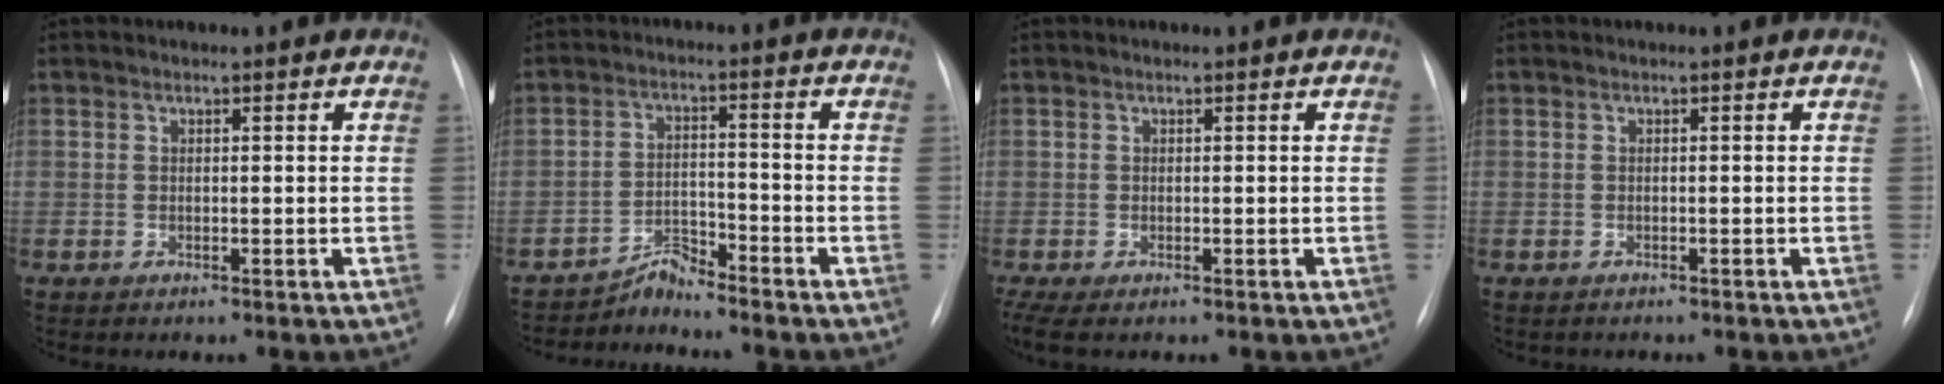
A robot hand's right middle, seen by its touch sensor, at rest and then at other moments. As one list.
[{"total": 3.5, "force": [-3.4, -0.2, -0.5], "torque": [0.007, -0.010, -0.060]}, {"total": 3.8, "force": [-2.5, 1.5, 2.5], "torque": [-0.052, -0.010, -0.037]}, {"total": 0.9, "force": [-0.8, 0.4, 0.1], "torque": [-0.011, -0.002, -0.009]}]